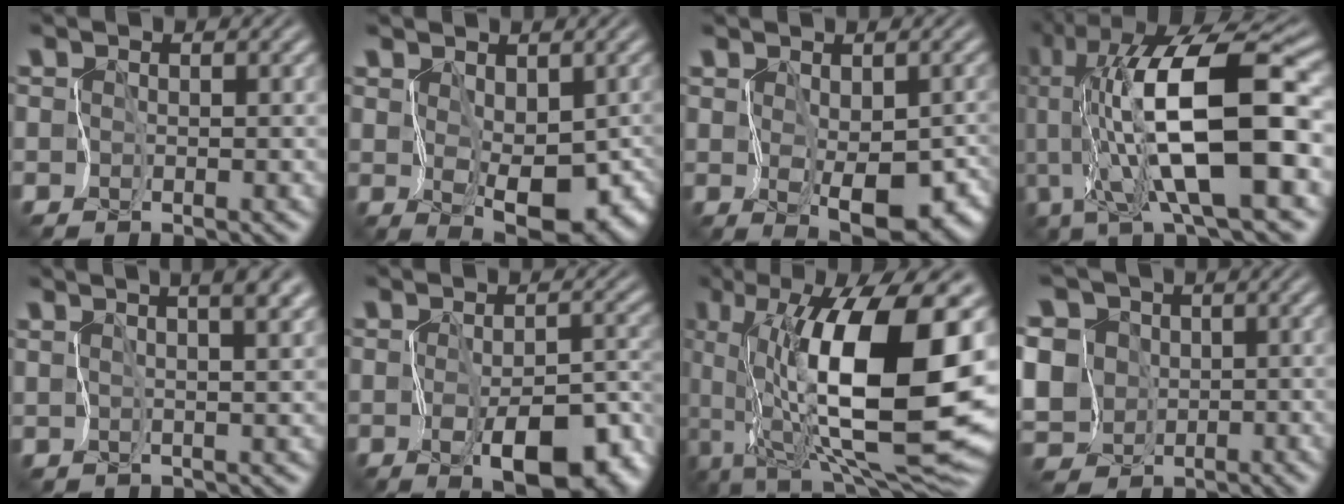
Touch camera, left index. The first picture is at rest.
{"total": 8.7, "force": [-0.8, 4.9, 7.1], "torque": [-0.095, -0.038, 0.008]}
{"total": 8.4, "force": [-2.3, 4.3, 6.8], "torque": [-0.083, -0.036, -0.009]}
{"total": 11.1, "force": [0.4, 1.1, 11.1], "torque": [-0.188, 0.004, 0.018]}
{"total": 5.5, "force": [3.7, 1.3, 3.9], "torque": [-0.051, 0.004, 0.062]}
{"total": 7.9, "force": [-4.2, 2.9, 6.1], "torque": [-0.085, -0.026, -0.039]}
{"total": 12.9, "force": [1.3, 2.0, 12.7], "torque": [-0.196, -0.025, 0.038]}
{"total": 10.5, "force": [1.6, 9.1, 5.0], "torque": [-0.144, 0.016, 0.013]}